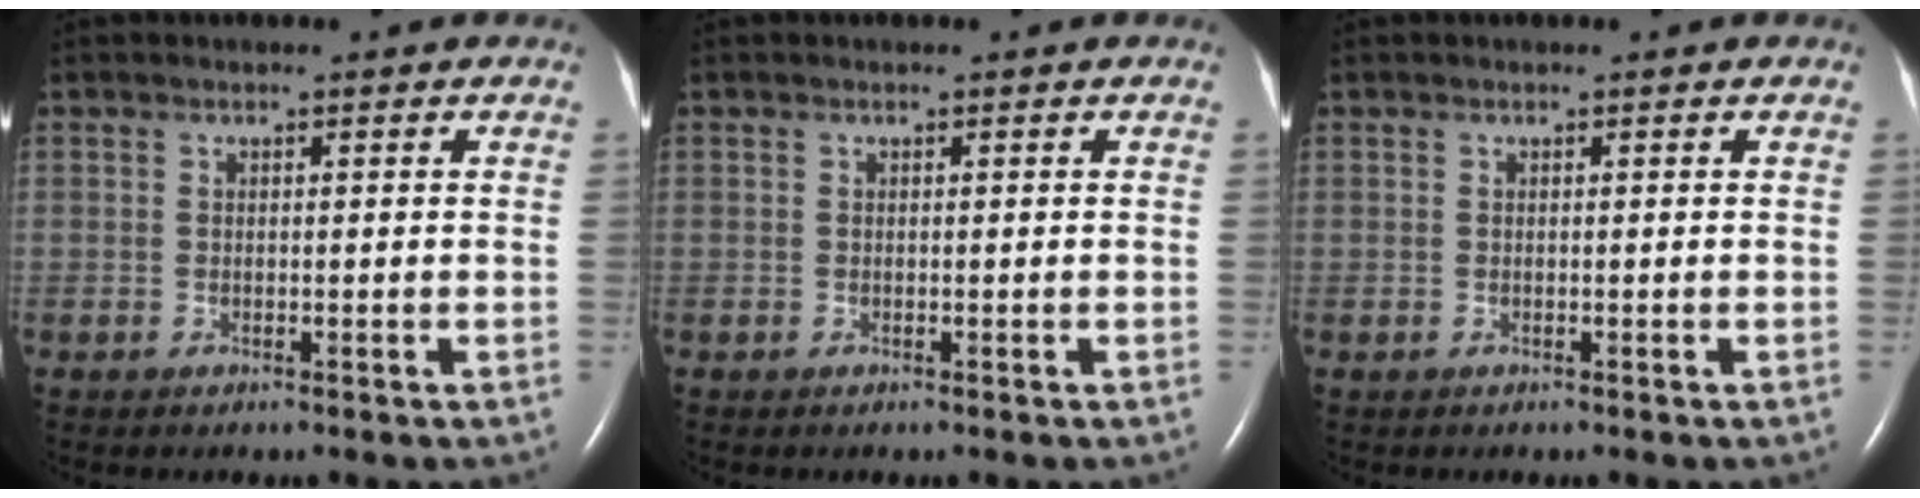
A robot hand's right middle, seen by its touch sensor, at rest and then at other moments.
{"total": 0.0}
{"total": 0.0}